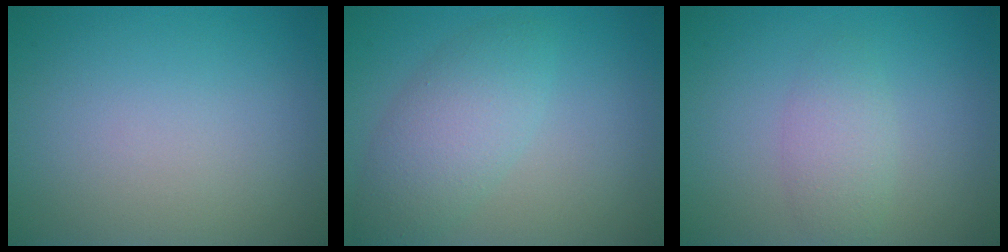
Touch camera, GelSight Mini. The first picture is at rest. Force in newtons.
{"total": 4.2, "press": 4.2, "slide": 0.1}
{"total": 1.2, "press": 1.2, "slide": 0.2}